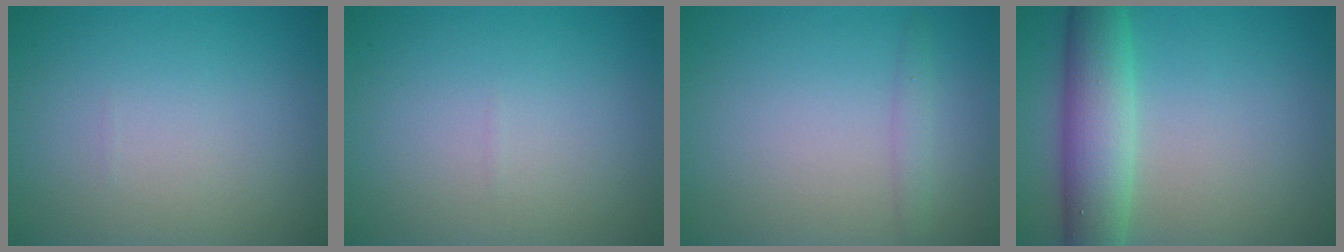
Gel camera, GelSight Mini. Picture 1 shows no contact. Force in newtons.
{"total": 0.0}
{"total": 1.1, "press": 1.0, "slide": 0.1}
{"total": 6.4, "press": 6.4, "slide": 0.3}